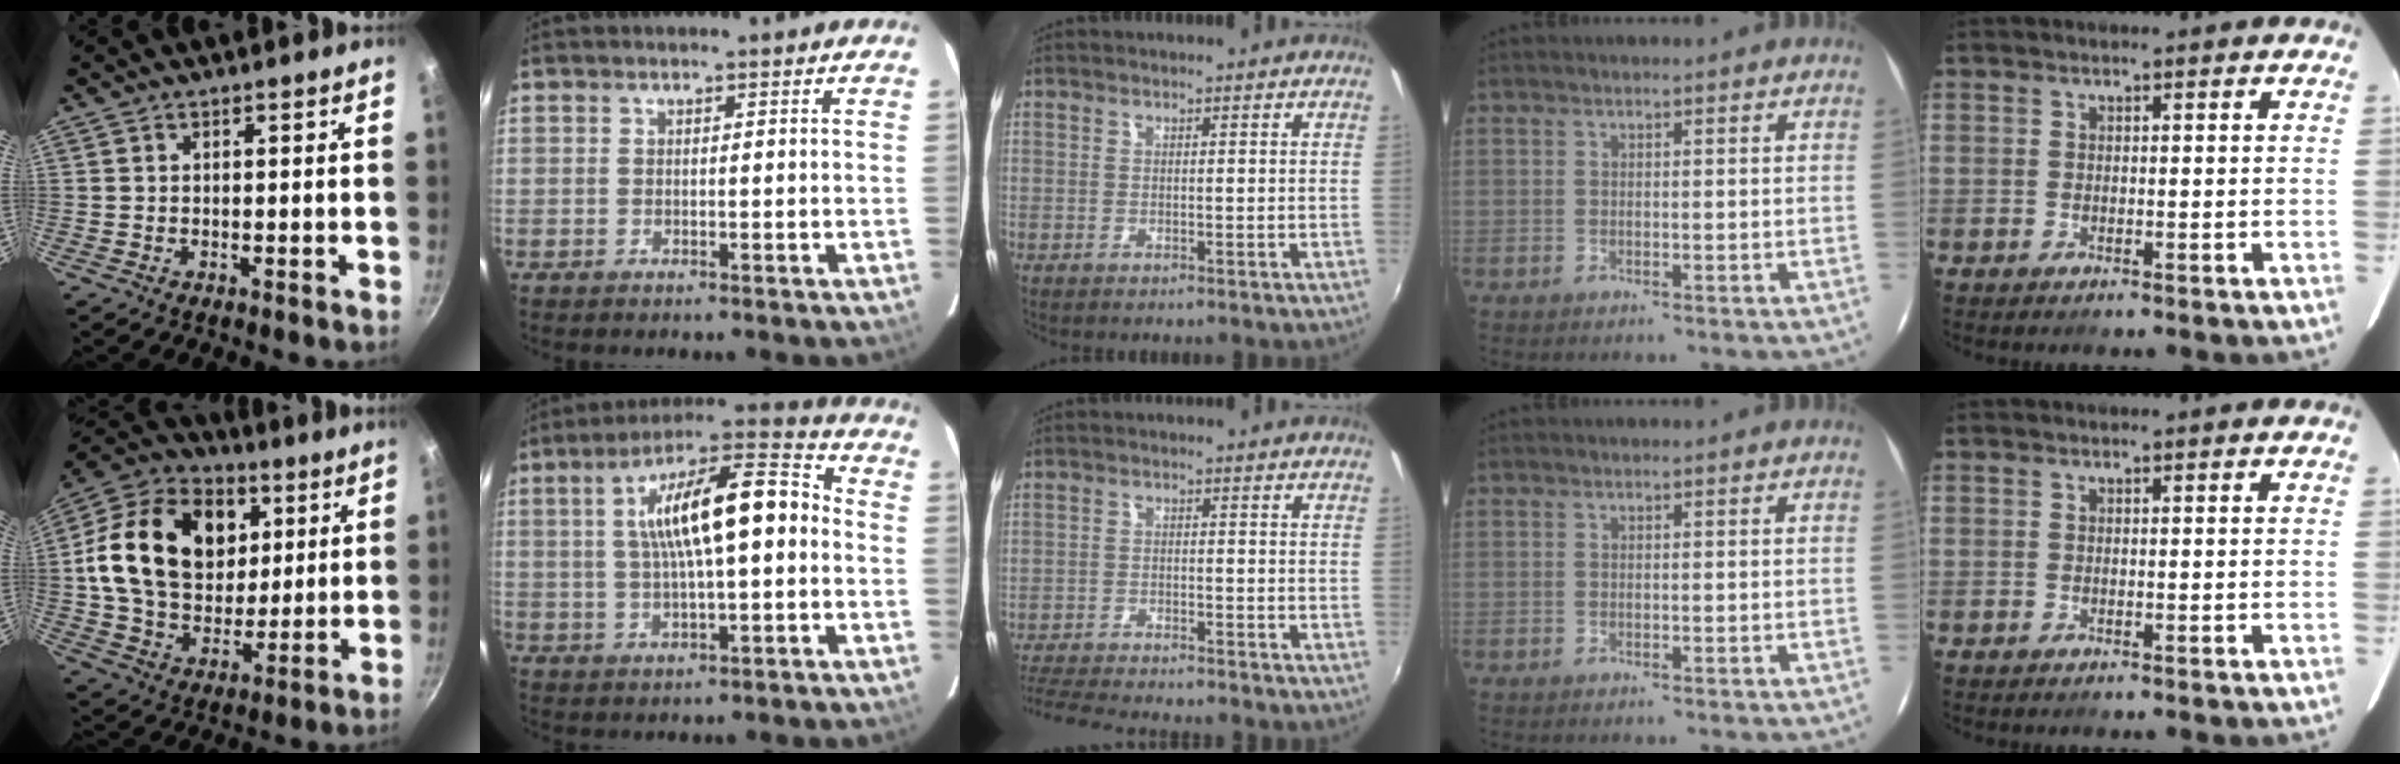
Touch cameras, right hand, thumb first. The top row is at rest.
{"thumb": {"total": 24.9, "force": [6.0, 18.1, 16.0], "torque": [-0.254, 0.000, 0.100]}, "index": {"total": 17.3, "force": [0.7, 5.1, 16.6], "torque": [-0.268, 0.035, 0.010]}, "middle": {"total": 10.8, "force": [-9.8, 1.1, 4.2], "torque": [-0.107, -0.019, -0.163]}}